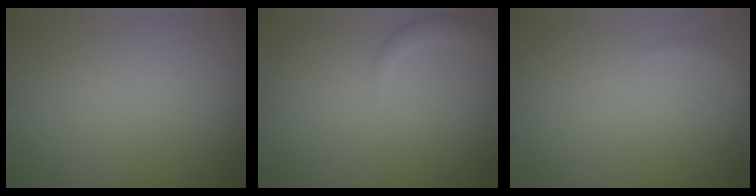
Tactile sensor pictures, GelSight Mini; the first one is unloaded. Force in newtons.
{"total": 1.6, "press": 1.6, "slide": 0.0}
{"total": 1.2, "press": 1.2, "slide": 0.2}